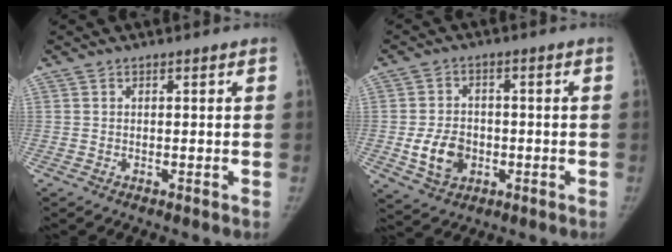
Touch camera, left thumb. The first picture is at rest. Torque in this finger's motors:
{"motor_torque": [-0.05, 0.18, 0.49, -0.54, 0.05]}